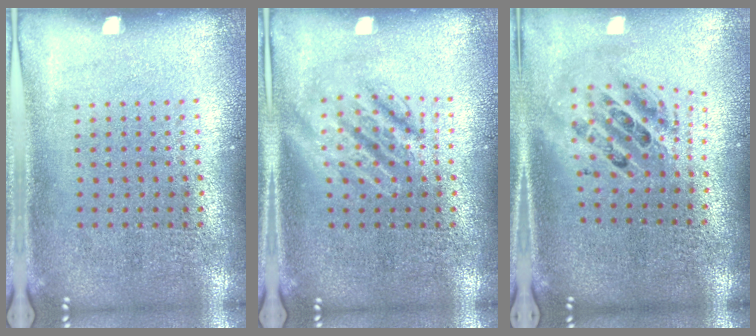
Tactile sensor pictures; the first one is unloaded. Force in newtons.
{"total": 2.8, "press": 2.8, "slide": 0.4}
{"total": 2.0, "press": 1.6, "slide": 1.2}